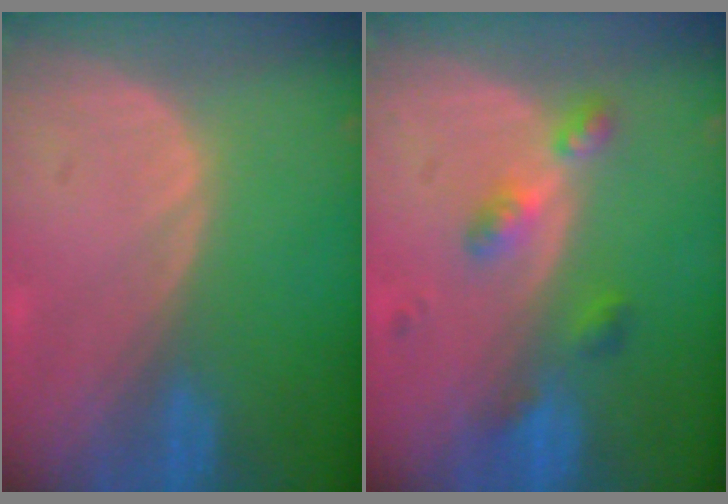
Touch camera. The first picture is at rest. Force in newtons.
{"total": 4.6, "press": 4.3, "slide": 1.7}